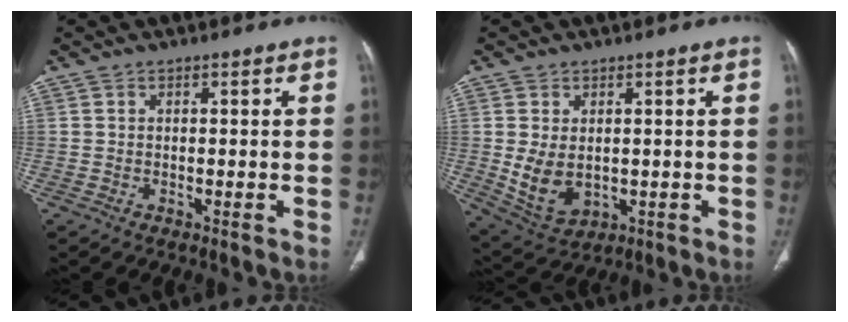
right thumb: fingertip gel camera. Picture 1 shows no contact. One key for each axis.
{"total": 7.8, "fx": -0.1, "fy": 5.4, "fz": 5.6, "tx": -0.098, "ty": -0.011, "tz": 0.021}